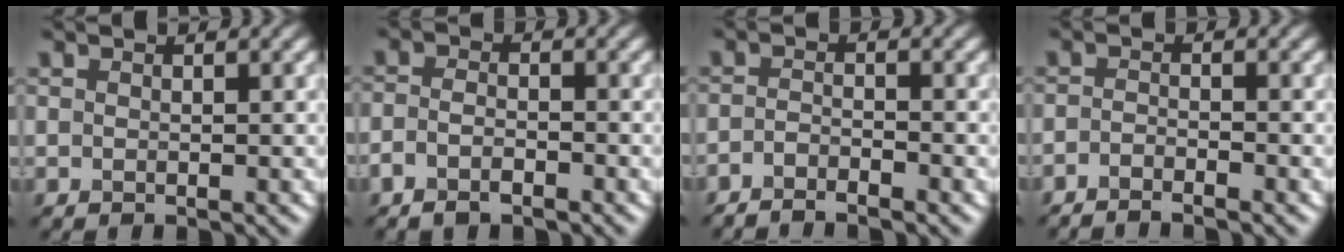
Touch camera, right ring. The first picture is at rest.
{"total": 2.3, "force": [-1.6, 1.0, 1.4], "torque": [-0.030, -0.002, -0.036]}
{"total": 2.1, "force": [-1.7, 0.3, 1.1], "torque": [-0.018, -0.004, -0.039]}
{"total": 2.2, "force": [-1.8, 0.3, 1.2], "torque": [-0.024, -0.005, -0.041]}